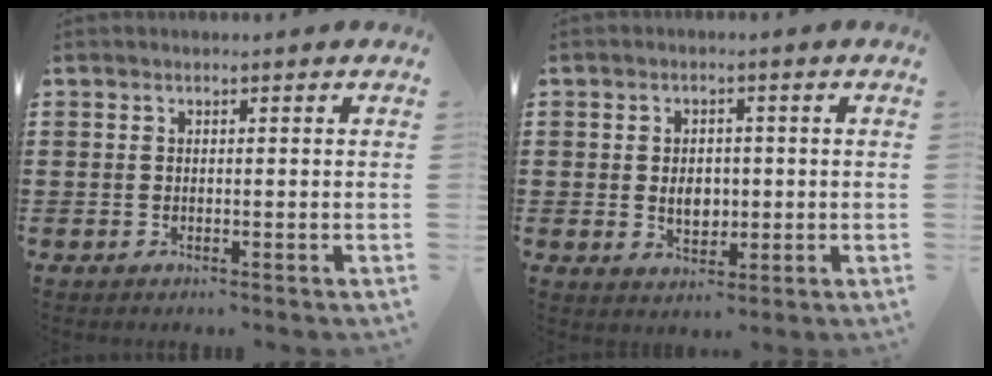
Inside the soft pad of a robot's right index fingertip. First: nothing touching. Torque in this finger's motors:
{"motor_torque": [1.07, 1.07, 0.17, 0.08]}